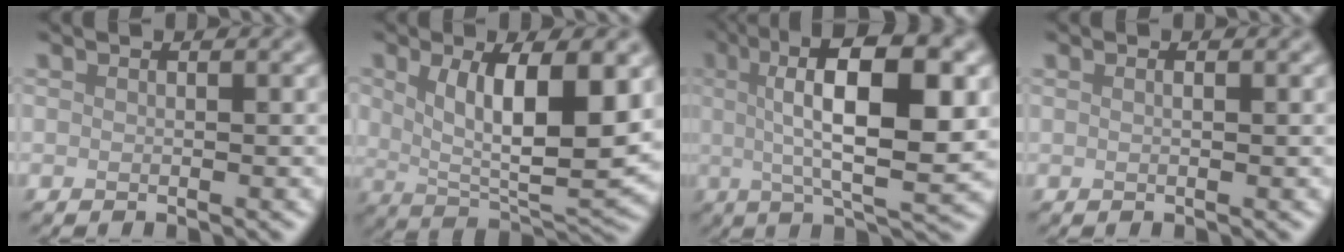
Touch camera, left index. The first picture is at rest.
{"total": 9.8, "force": [2.4, 4.2, 8.6], "torque": [-0.141, -0.011, 0.043]}
{"total": 12.5, "force": [2.6, 3.8, 11.6], "torque": [-0.161, 0.015, 0.034]}
{"total": 0.7, "force": [0.4, 0.2, 0.6], "torque": [-0.007, -0.005, 0.004]}